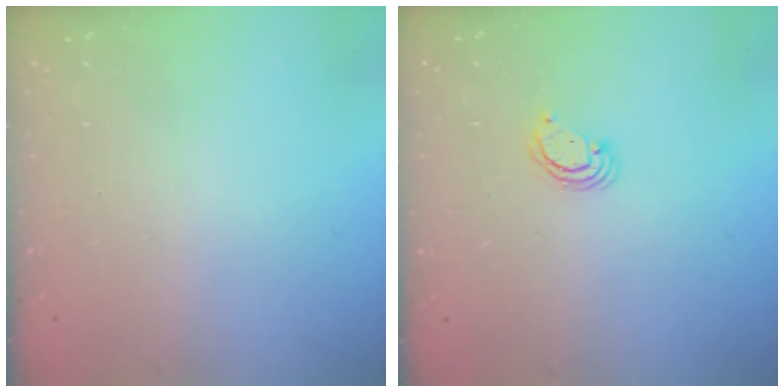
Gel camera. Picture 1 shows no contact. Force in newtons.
{"total": 2.7, "press": 2.7, "slide": 0.2}